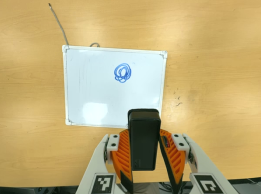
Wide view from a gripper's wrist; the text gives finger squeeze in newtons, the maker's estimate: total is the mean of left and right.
{"total": 4.4, "left": 3.7, "right": 5.2}